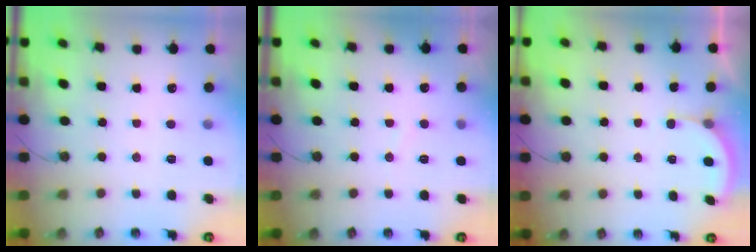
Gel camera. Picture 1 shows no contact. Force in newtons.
{"total": 2.6, "press": 2.6, "slide": 0.3}
{"total": 1.6, "press": 1.6, "slide": 0.3}